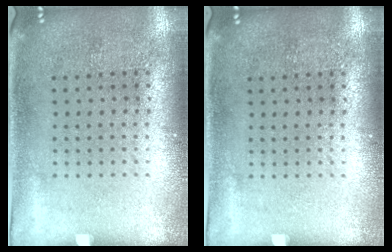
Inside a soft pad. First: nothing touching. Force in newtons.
{"total": 0.0}